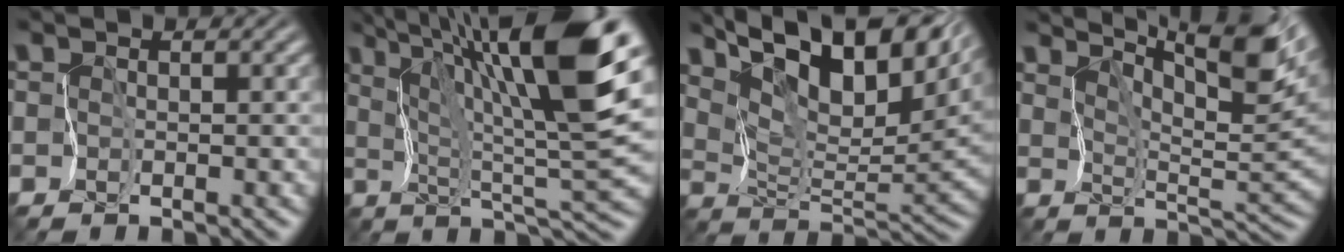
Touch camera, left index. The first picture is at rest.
{"total": 13.6, "force": [7.1, 2.1, 11.4], "torque": [-0.175, 0.016, 0.119]}
{"total": 13.4, "force": [9.2, 5.1, 8.3], "torque": [-0.137, 0.014, 0.155]}
{"total": 10.8, "force": [7.5, 2.0, 7.6], "torque": [-0.127, 0.007, 0.115]}